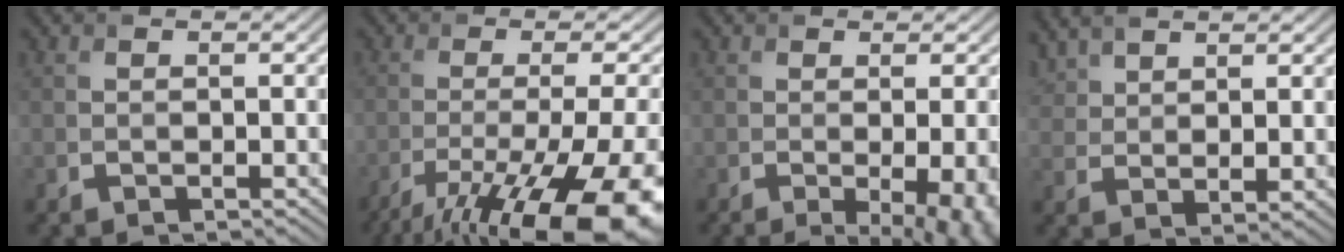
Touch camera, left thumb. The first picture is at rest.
{"total": 18.1, "force": [-11.2, 4.3, 13.5], "torque": [-0.193, -0.024, -0.167]}
{"total": 7.8, "force": [-1.8, 2.7, 7.1], "torque": [-0.077, -0.015, -0.004]}
{"total": 5.4, "force": [4.2, 1.3, 3.2], "torque": [-0.076, 0.006, 0.089]}